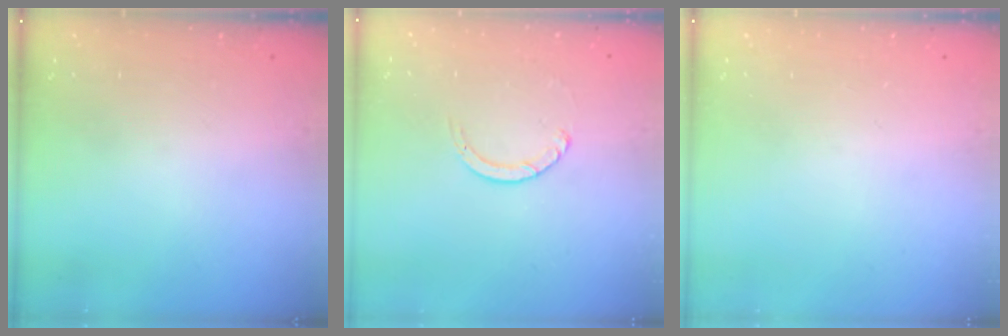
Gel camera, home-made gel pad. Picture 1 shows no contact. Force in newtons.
{"total": 1.3, "press": 1.2, "slide": 0.2}
{"total": 0.0}